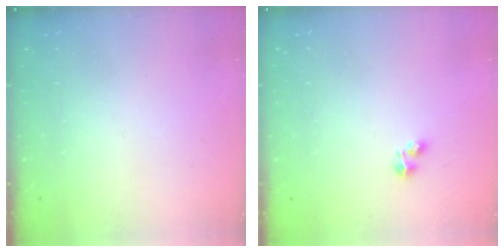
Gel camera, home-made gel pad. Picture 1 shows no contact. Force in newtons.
{"total": 3.1, "press": 3.1, "slide": 0.6}